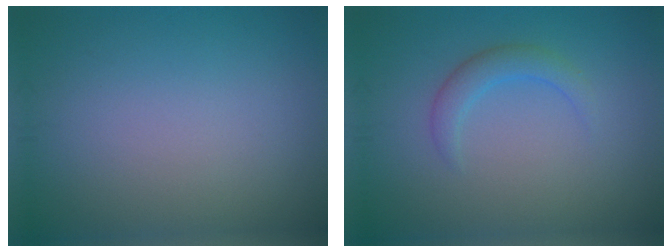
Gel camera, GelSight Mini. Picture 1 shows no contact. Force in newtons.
{"total": 2.0, "press": 2.0, "slide": 0.1}